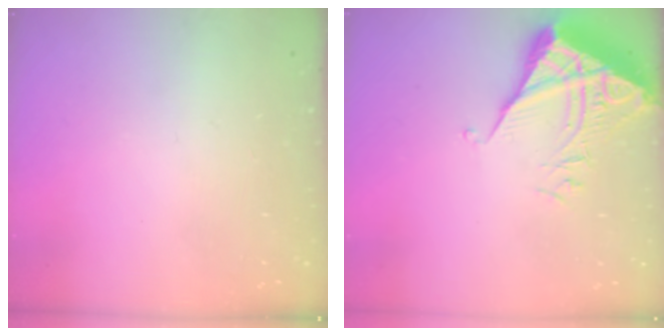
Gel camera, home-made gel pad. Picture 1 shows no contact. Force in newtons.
{"total": 6.1, "press": 6.0, "slide": 0.7}